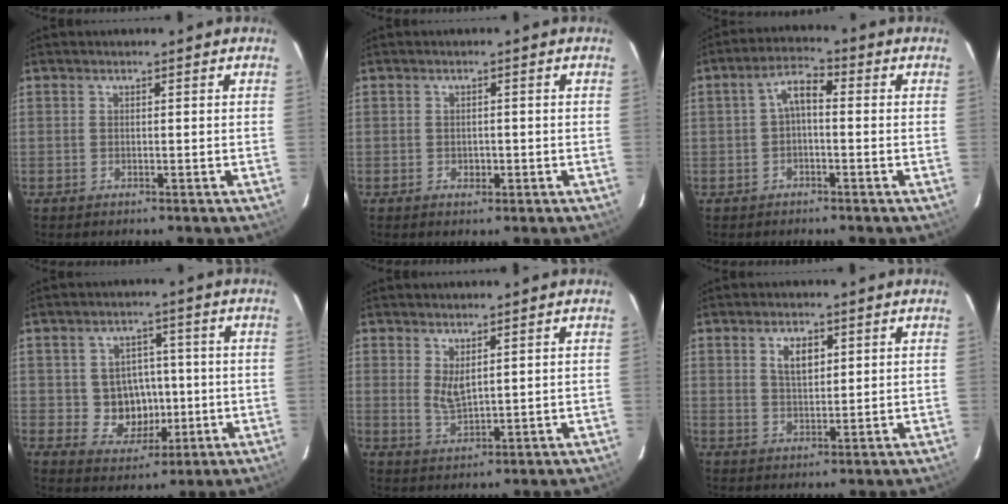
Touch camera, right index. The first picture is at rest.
{"total": 1.7, "force": [-0.8, 1.3, 0.7], "torque": [-0.012, 0.002, -0.009]}
{"total": 4.1, "force": [-0.7, 1.7, 3.6], "torque": [-0.072, 0.017, -0.013]}
{"total": 7.9, "force": [-0.7, 7.3, 3.0], "torque": [-0.065, 0.017, 0.006]}
{"total": 3.5, "force": [1.5, 1.2, 2.9], "torque": [-0.053, -0.009, 0.032]}
{"total": 5.4, "force": [2.2, 2.6, 4.2], "torque": [-0.074, 0.004, 0.044]}